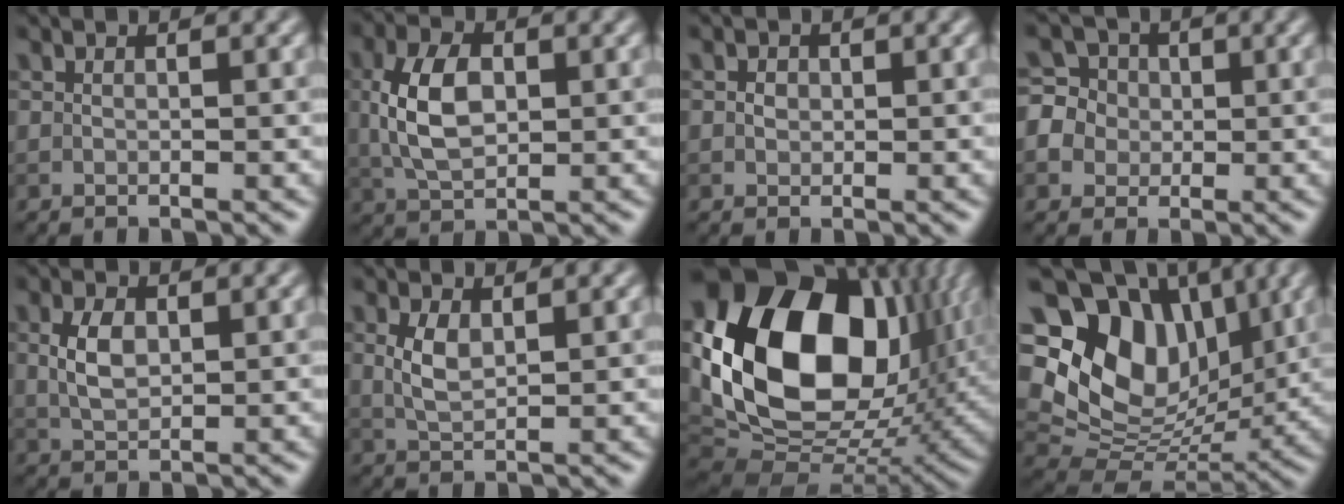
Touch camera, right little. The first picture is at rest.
{"total": 6.0, "force": [0.5, 3.6, 4.8], "torque": [-0.104, 0.003, 0.010]}
{"total": 0.9, "force": [0.1, 0.8, 0.4], "torque": [-0.006, -0.001, -0.001]}
{"total": 6.1, "force": [0.1, 5.9, 1.8], "torque": [-0.034, 0.034, -0.013]}
{"total": 3.1, "force": [0.6, 1.9, 2.4], "torque": [-0.057, 0.002, 0.013]}
{"total": 2.6, "force": [0.6, 1.3, 2.2], "torque": [-0.055, 0.001, 0.016]}
{"total": 17.9, "force": [4.0, 12.3, 12.4], "torque": [-0.245, 0.001, 0.075]}
{"total": 13.7, "force": [4.5, 10.1, 8.2], "torque": [-0.161, 0.011, 0.087]}